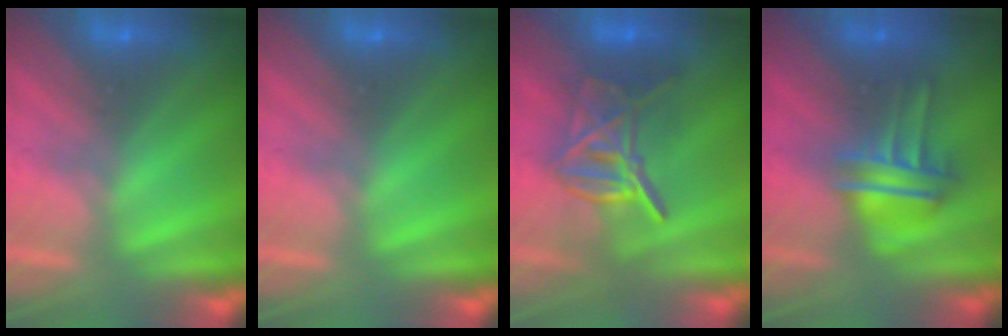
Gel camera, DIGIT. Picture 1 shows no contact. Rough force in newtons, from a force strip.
{"total": 0.0}
{"total": 7.5}
{"total": 5.4}